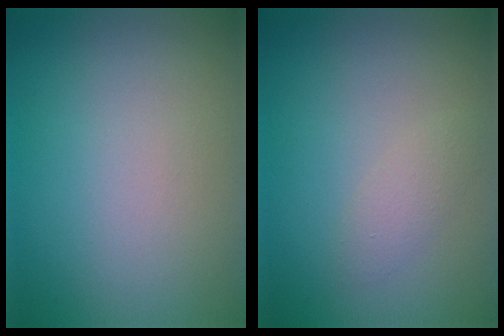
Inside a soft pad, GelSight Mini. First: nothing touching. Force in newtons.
{"total": 1.3, "press": 1.3, "slide": 0.1}